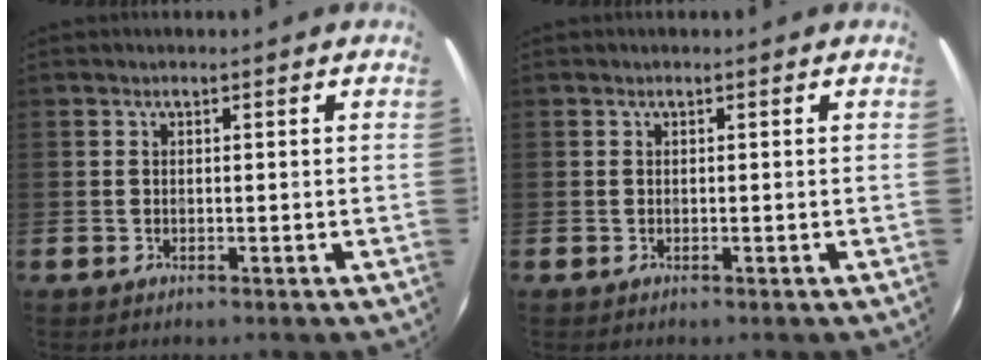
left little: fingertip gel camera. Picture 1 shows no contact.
{"total": 0.0}